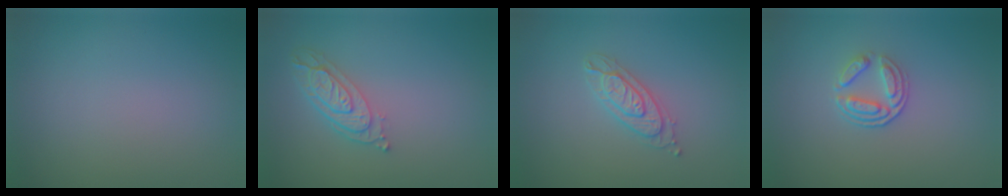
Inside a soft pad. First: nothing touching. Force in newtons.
{"total": 3.4, "press": 2.7, "slide": 2.1}
{"total": 2.3, "press": 2.3, "slide": 0.4}
{"total": 2.4, "press": 1.9, "slide": 1.5}